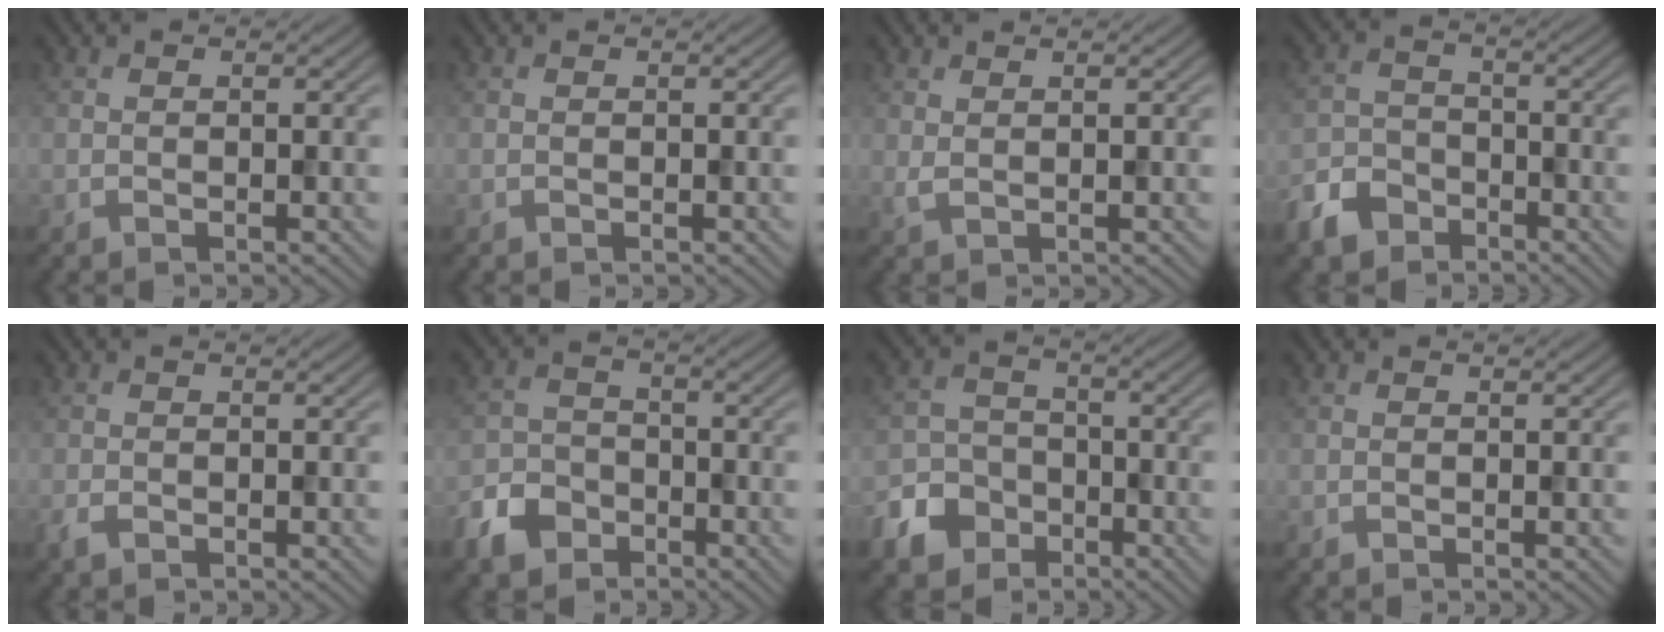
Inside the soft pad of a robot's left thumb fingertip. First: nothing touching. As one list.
[{"total": 0.0}, {"total": 1.2, "force": [0.8, 0.4, 0.8], "torque": [-0.024, -0.002, 0.018]}, {"total": 5.5, "force": [-3.9, 3.3, 1.9], "torque": [-0.048, -0.001, -0.088]}, {"total": 1.5, "force": [-0.8, 0.8, 0.9], "torque": [-0.024, -0.005, -0.017]}, {"total": 5.8, "force": [-3.7, 3.9, 2.2], "torque": [-0.054, -0.002, -0.087]}, {"total": 7.1, "force": [-4.2, 5.1, 2.7], "torque": [-0.067, -0.013, -0.092]}, {"total": 0.0}]